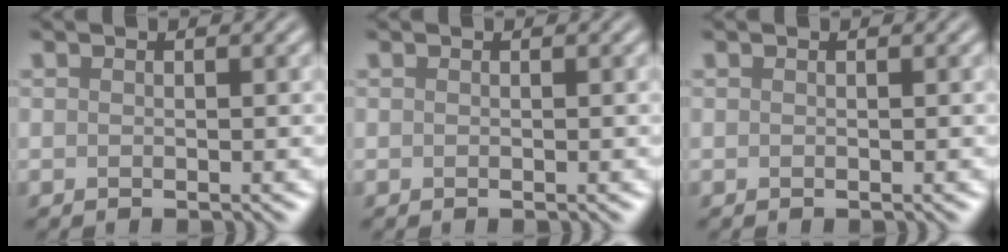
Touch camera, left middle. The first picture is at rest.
{"total": 0.0}
{"total": 0.0}